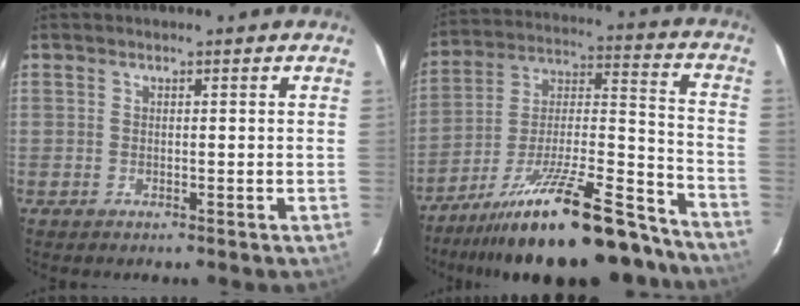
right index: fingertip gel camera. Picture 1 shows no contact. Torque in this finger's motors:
{"motor_torque": [1.55, -0.59, 1.06, 0.21]}